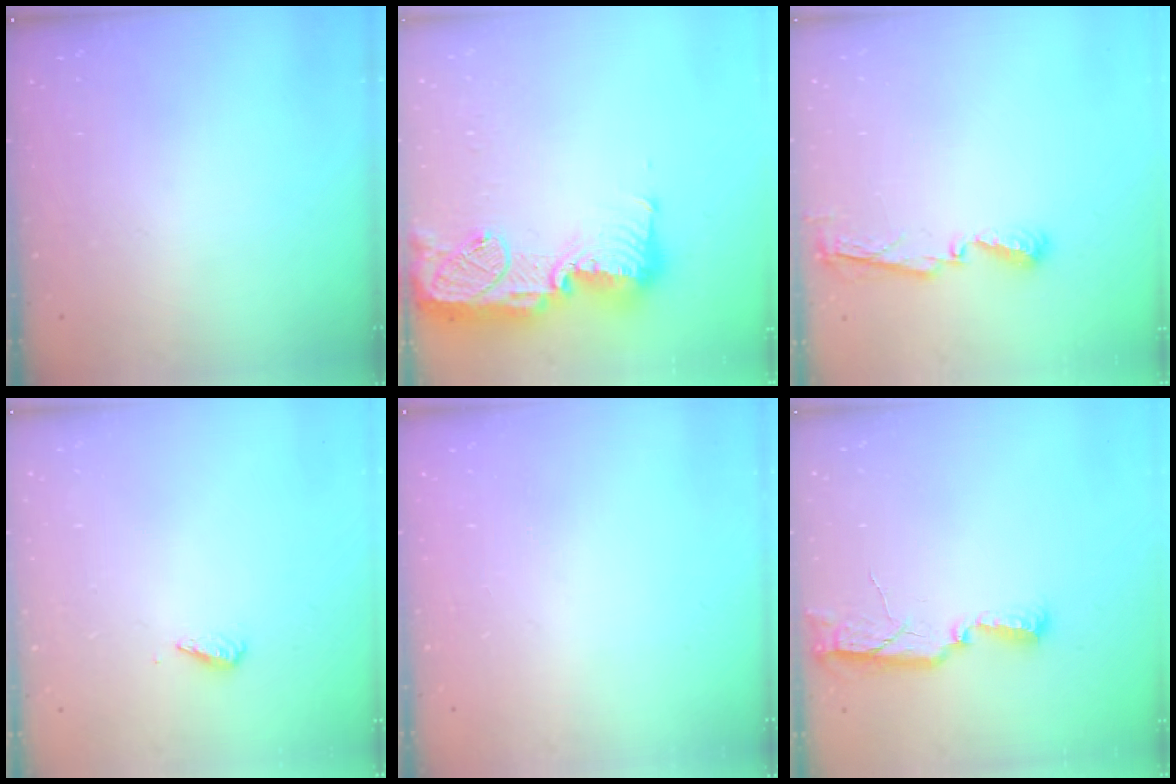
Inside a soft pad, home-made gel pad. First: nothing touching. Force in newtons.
{"total": 19.4, "press": 19.0, "slide": 3.7}
{"total": 5.1, "press": 5.1, "slide": 0.4}
{"total": 2.9, "press": 2.9, "slide": 0.4}
{"total": 0.0}
{"total": 9.5, "press": 8.0, "slide": 5.2}